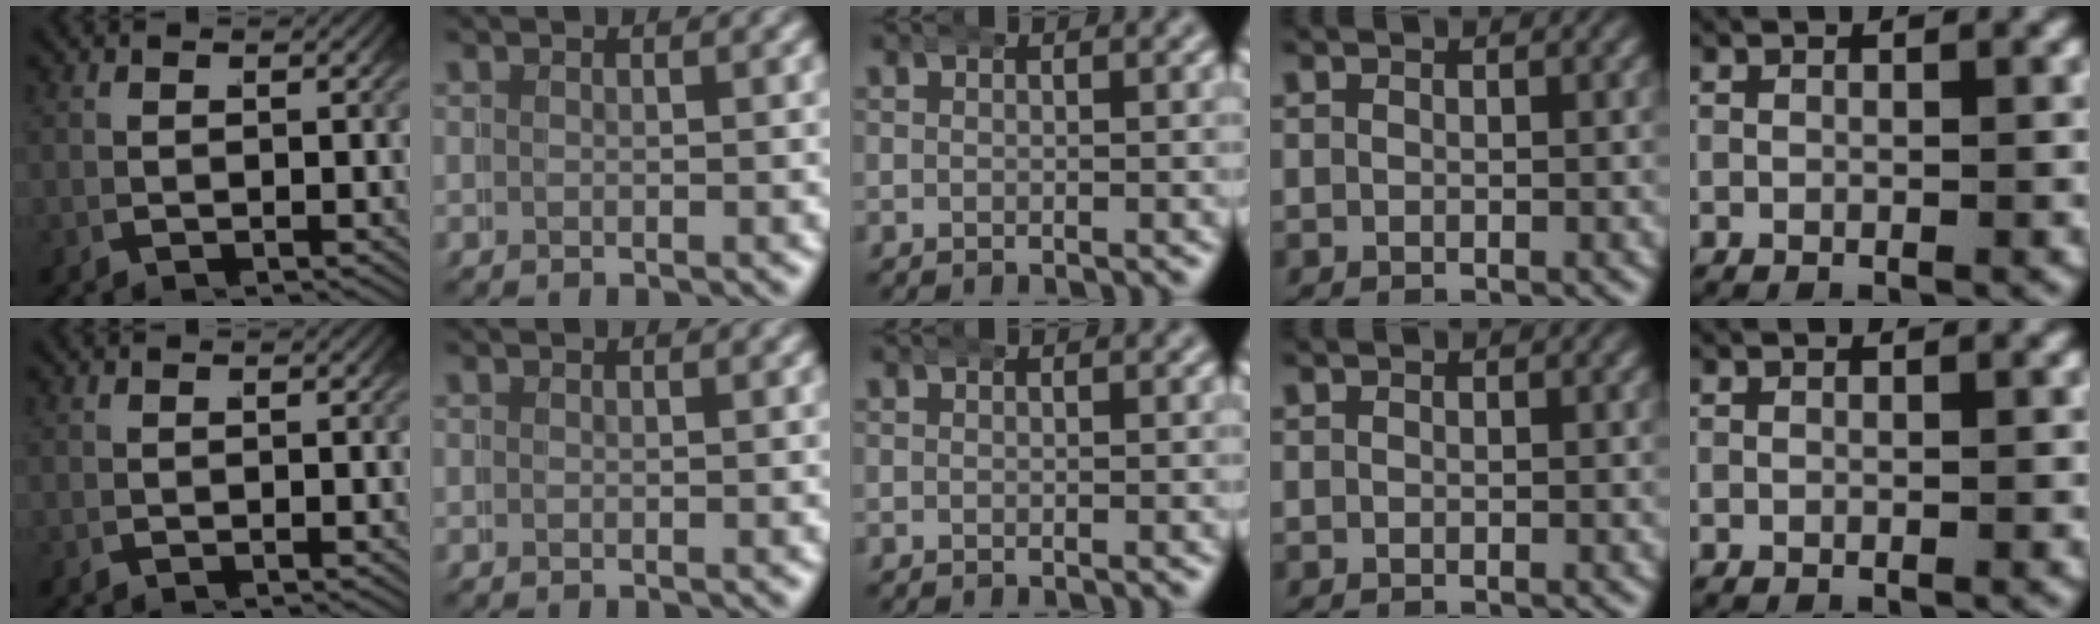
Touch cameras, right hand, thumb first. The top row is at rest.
{}